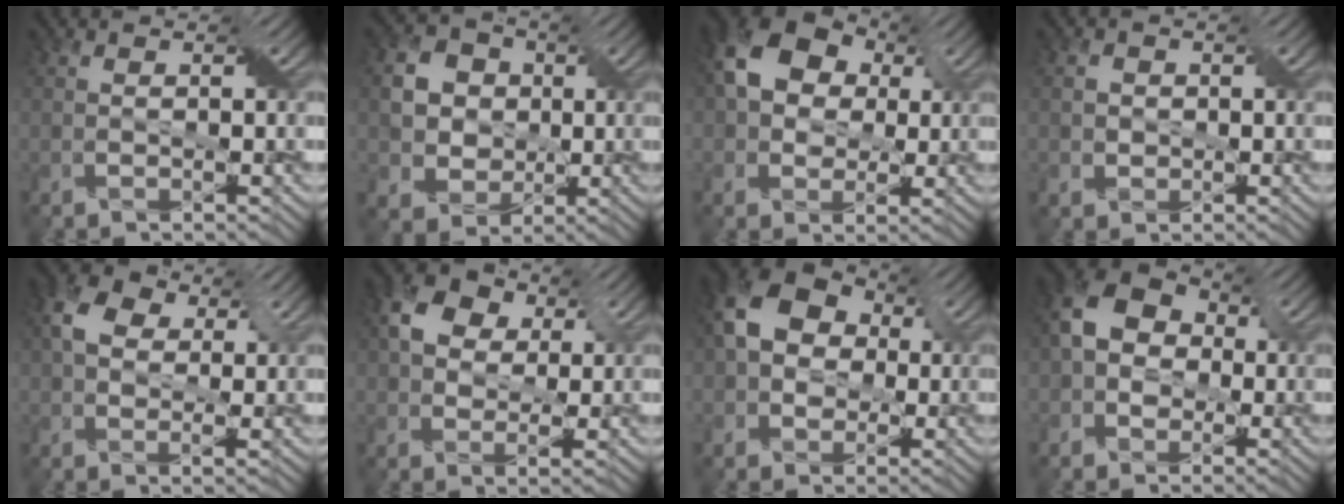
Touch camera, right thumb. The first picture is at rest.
{"total": 7.2, "force": [0.6, 6.5, 2.9], "torque": [-0.083, 0.001, 0.004]}
{"total": 11.0, "force": [2.9, 8.2, 6.8], "torque": [-0.158, 0.026, 0.039]}
{"total": 1.8, "force": [0.0, 1.7, 0.3], "torque": [-0.007, 0.003, -0.006]}
{"total": 6.3, "force": [1.9, 4.3, 4.2], "torque": [-0.092, 0.008, 0.031]}
{"total": 6.5, "force": [2.1, 4.8, 3.8], "torque": [-0.082, 0.009, 0.031]}
{"total": 10.3, "force": [1.4, 8.0, 6.3], "torque": [-0.138, 0.016, 0.007]}
{"total": 8.0, "force": [0.0, 6.5, 4.6], "torque": [-0.102, 0.008, -0.017]}